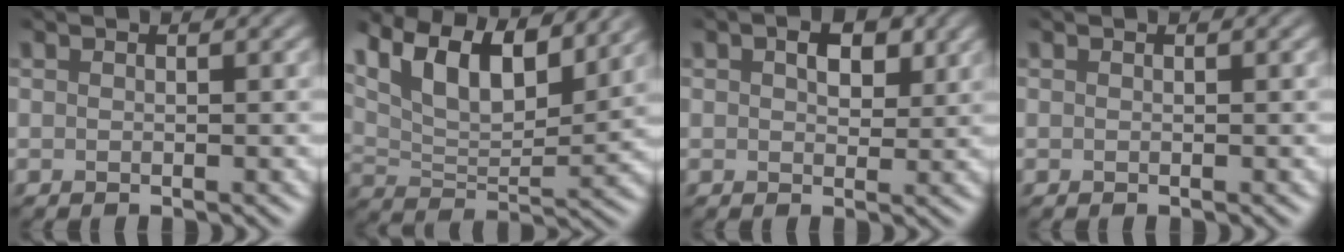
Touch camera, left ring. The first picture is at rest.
{"total": 10.2, "force": [6.5, 4.1, 6.8], "torque": [-0.115, 0.016, 0.101]}
{"total": 2.7, "force": [1.2, 1.6, 1.9], "torque": [-0.033, 0.002, 0.020]}
{"total": 0.0}